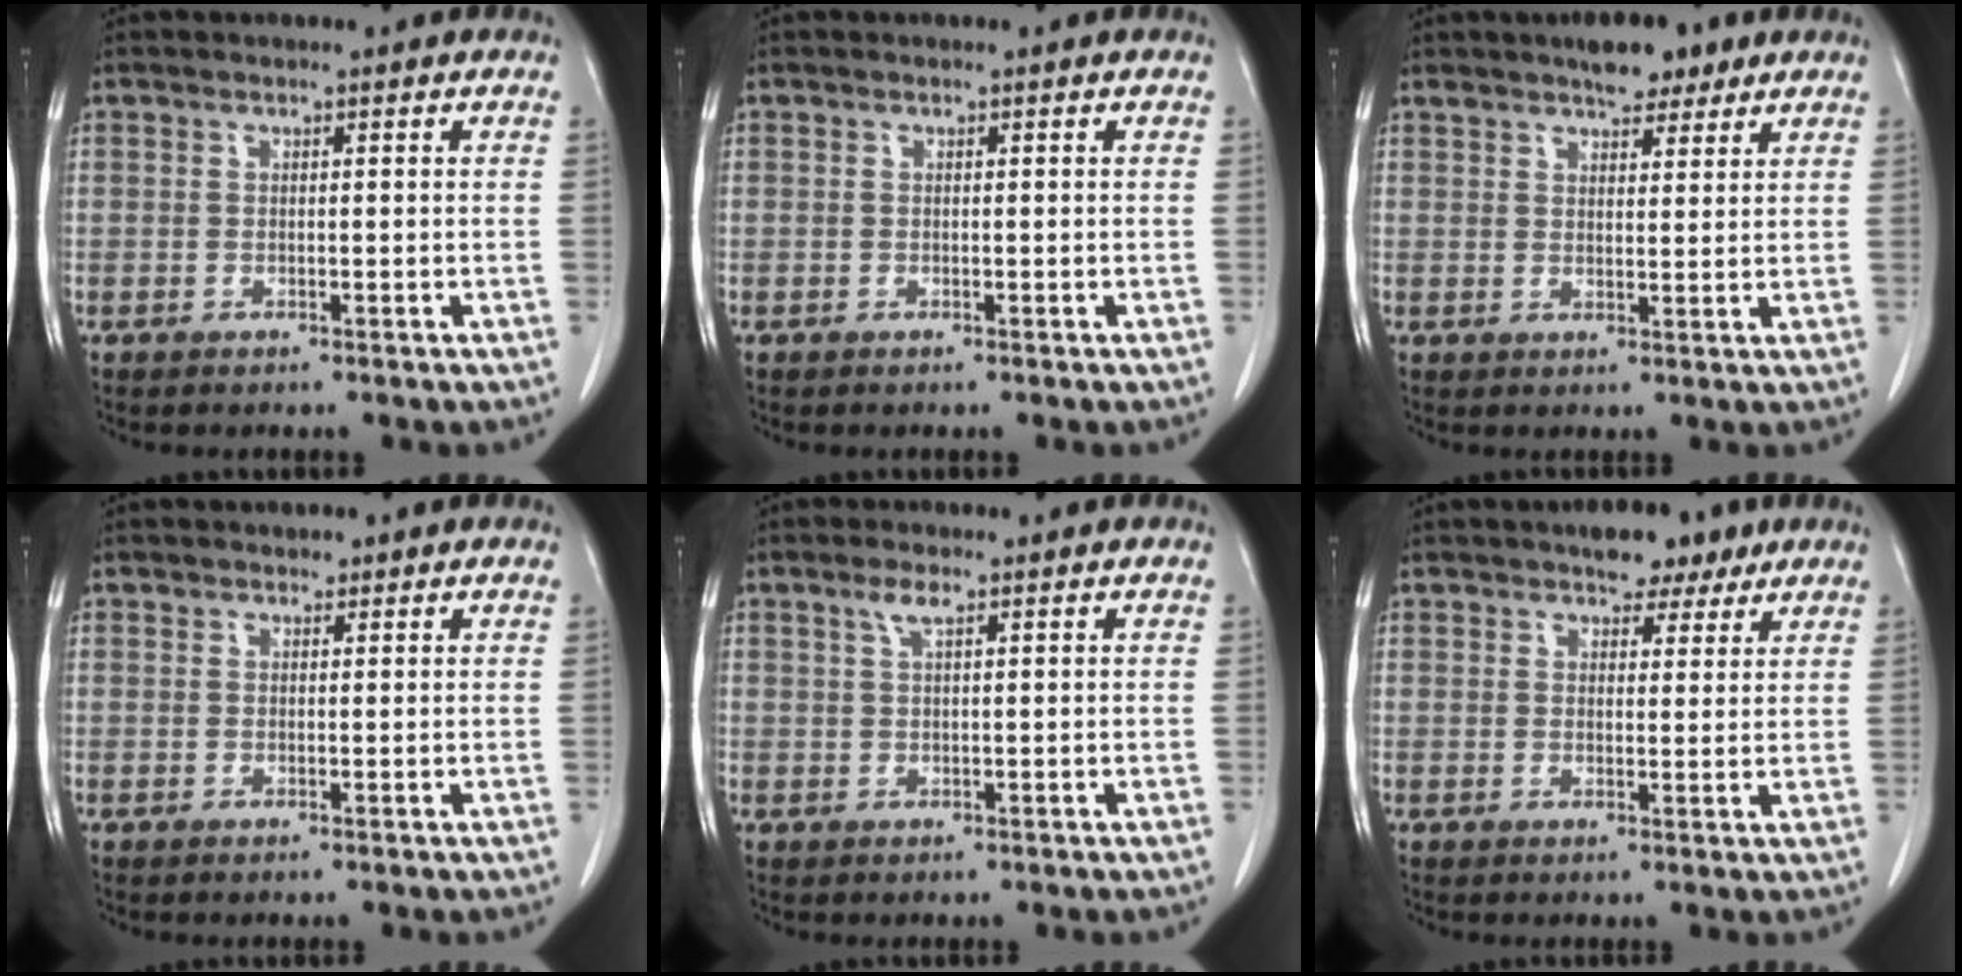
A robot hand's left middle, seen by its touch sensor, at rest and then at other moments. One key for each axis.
{"total": 0.0}
{"total": 5.5, "fx": 4.2, "fy": 1.9, "fz": 3.1, "tx": -0.048, "ty": 0.007, "tz": 0.065}
{"total": 0.9, "fx": 0.8, "fy": 0.4, "fz": 0.2, "tx": -0.002, "ty": -0.004, "tz": 0.010}
{"total": 2.0, "fx": 1.2, "fy": 0.4, "fz": 1.5, "tx": -0.034, "ty": 0.004, "tz": 0.027}
{"total": 5.3, "fx": 3.9, "fy": 2.5, "fz": 2.5, "tx": -0.031, "ty": 0.007, "tz": 0.057}